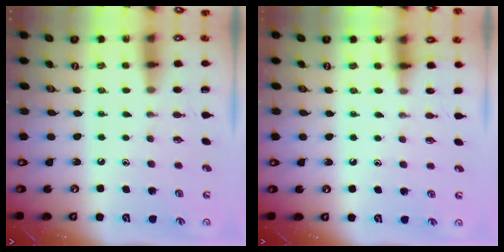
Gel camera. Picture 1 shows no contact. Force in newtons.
{"total": 4.8, "press": 4.8, "slide": 0.6}